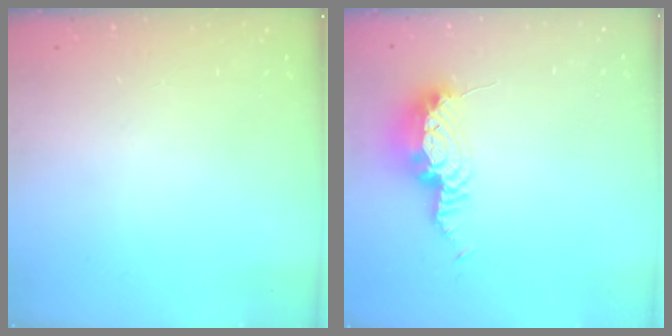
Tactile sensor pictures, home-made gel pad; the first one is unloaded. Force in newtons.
{"total": 9.7, "press": 9.7, "slide": 1.3}